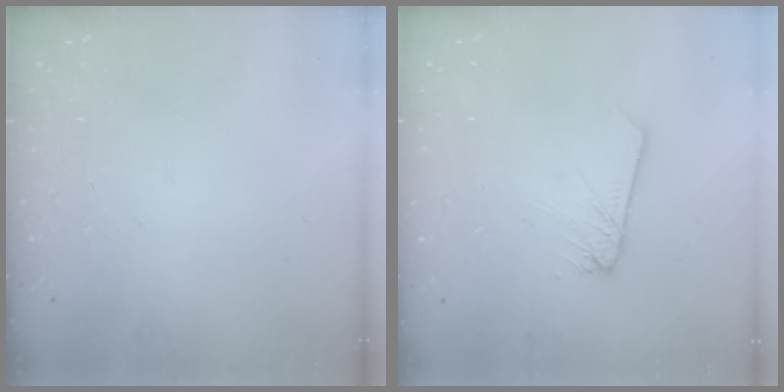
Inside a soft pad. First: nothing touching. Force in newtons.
{"total": 2.0, "press": 2.0, "slide": 0.2}